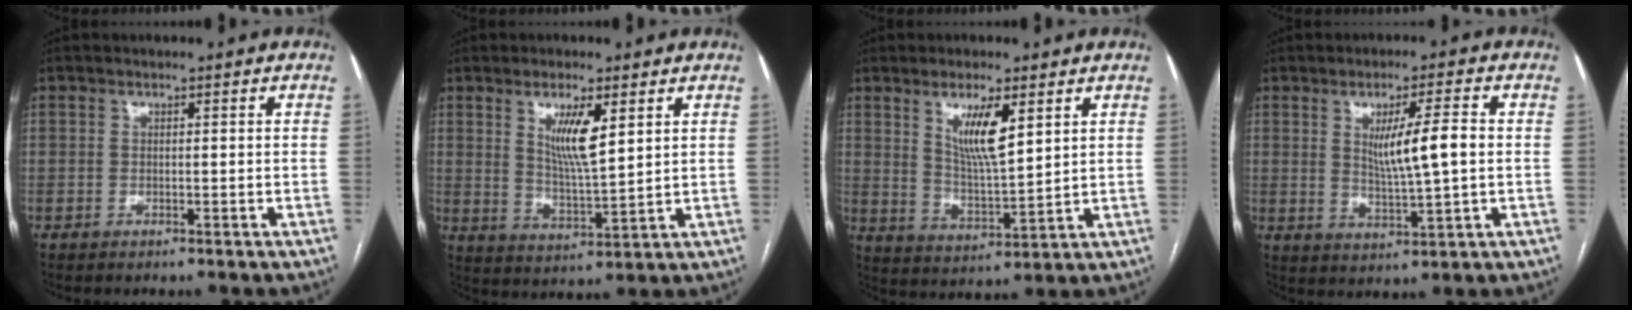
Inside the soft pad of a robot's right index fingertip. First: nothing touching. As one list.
[{"total": 7.5, "force": [3.2, 1.2, 6.6], "torque": [-0.124, -0.010, 0.061]}, {"total": 8.2, "force": [3.9, 1.5, 7.1], "torque": [-0.133, -0.011, 0.076]}, {"total": 7.6, "force": [1.0, 0.4, 7.5], "torque": [-0.127, -0.005, 0.020]}]